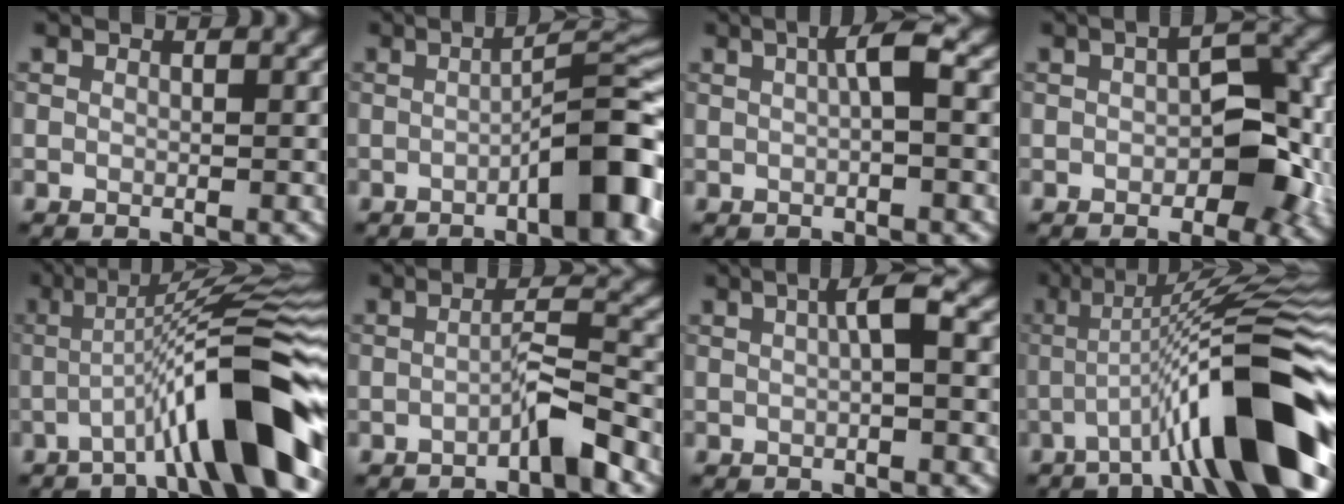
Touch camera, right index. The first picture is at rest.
{"total": 8.2, "force": [-2.9, 1.7, 7.4], "torque": [-0.091, 0.020, -0.049]}
{"total": 2.4, "force": [0.4, 0.3, 2.3], "torque": [-0.038, 0.011, 0.004]}
{"total": 7.1, "force": [-1.1, 3.7, 5.9], "torque": [-0.066, 0.009, -0.021]}
{"total": 10.9, "force": [-4.3, 1.5, 9.9], "torque": [-0.133, 0.028, -0.078]}
{"total": 2.9, "force": [-1.9, 0.2, 2.2], "torque": [-0.035, 0.018, -0.035]}
{"total": 2.3, "force": [0.4, 0.3, 2.3], "torque": [-0.037, 0.011, 0.005]}
{"total": 13.1, "force": [-4.7, 2.1, 12.0], "torque": [-0.173, 0.021, -0.076]}